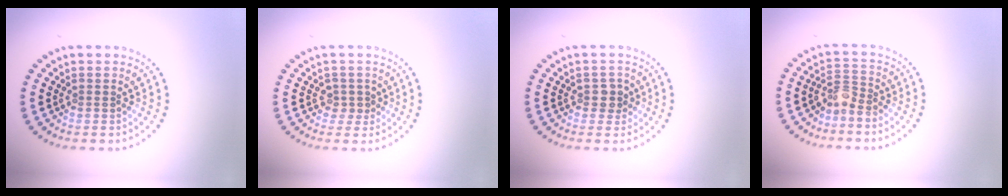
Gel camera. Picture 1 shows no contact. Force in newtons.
{"total": 1.5, "press": 1.1, "slide": 1.0}
{"total": 1.4, "press": 1.3, "slide": 0.4}
{"total": 2.2, "press": 1.6, "slide": 1.4}